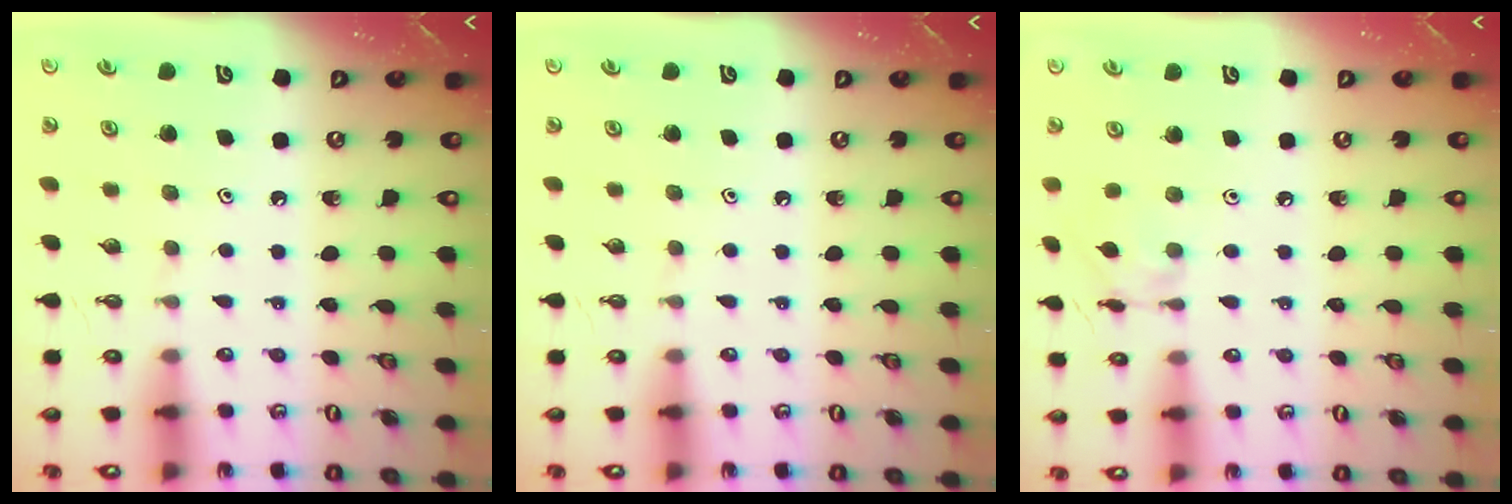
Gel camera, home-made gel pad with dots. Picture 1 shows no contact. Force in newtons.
{"total": 0.0}
{"total": 3.6, "press": 3.6, "slide": 0.4}